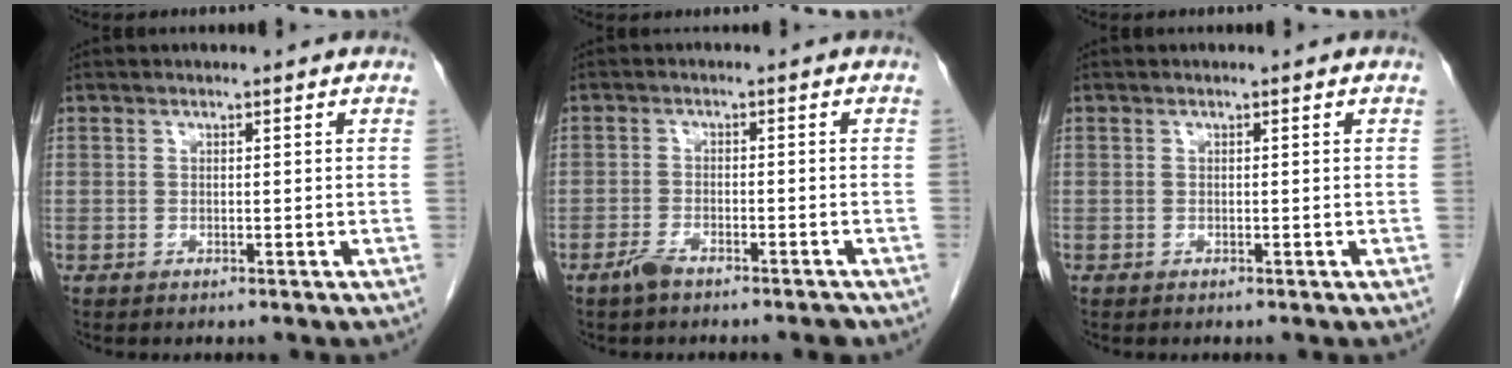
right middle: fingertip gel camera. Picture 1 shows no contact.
{"total": 3.5, "force": [-2.8, 0.8, 1.9], "torque": [-0.033, -0.001, -0.048]}
{"total": 0.0}